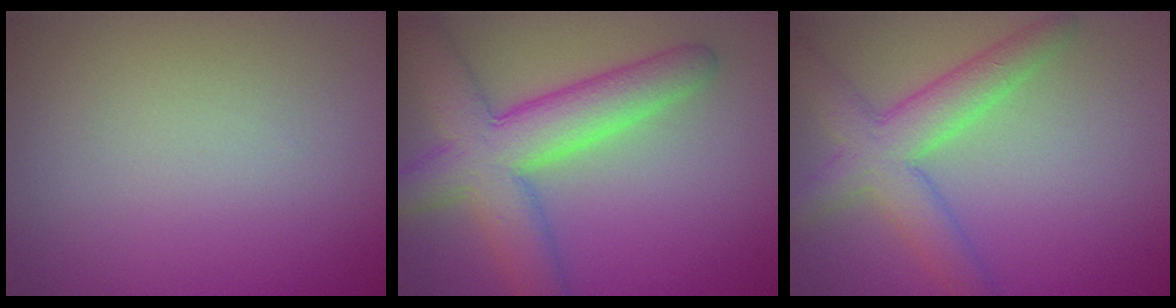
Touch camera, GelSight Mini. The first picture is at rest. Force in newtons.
{"total": 7.8, "press": 7.8, "slide": 0.3}
{"total": 5.1, "press": 5.1, "slide": 0.2}